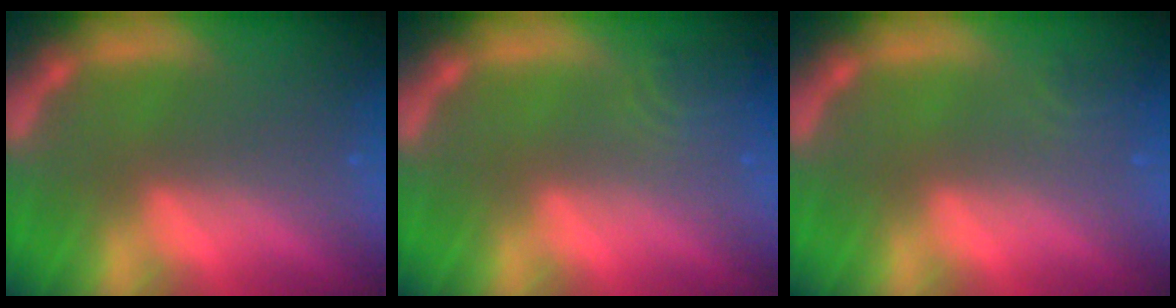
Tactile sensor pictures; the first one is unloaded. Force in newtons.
{"total": 2.9}
{"total": 1.4}